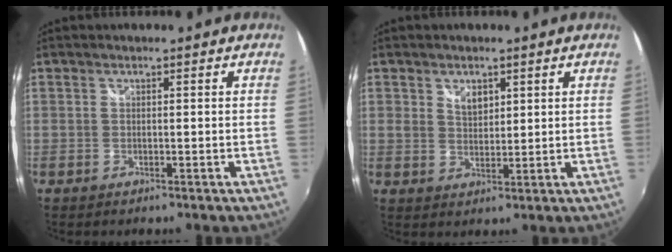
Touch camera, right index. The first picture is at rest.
{"total": 3.7, "force": [1.9, 2.5, 2.0], "torque": [-0.027, 0.001, 0.033]}